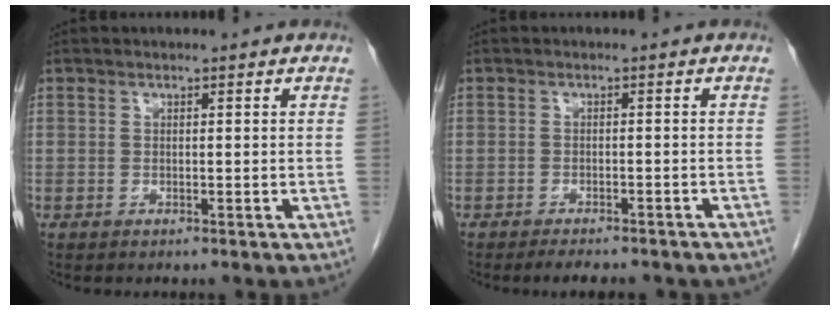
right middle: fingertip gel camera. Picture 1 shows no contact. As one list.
[{"total": 7.1, "force": [-6.1, 1.9, 3.2], "torque": [-0.037, -0.001, -0.073]}]